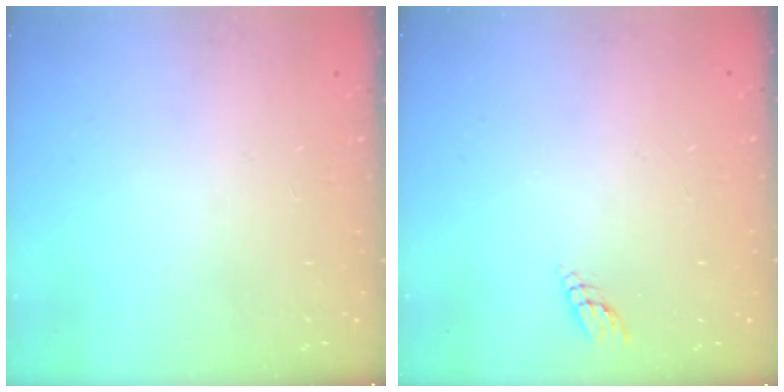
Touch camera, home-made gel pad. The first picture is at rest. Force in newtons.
{"total": 2.9, "press": 2.9, "slide": 0.3}